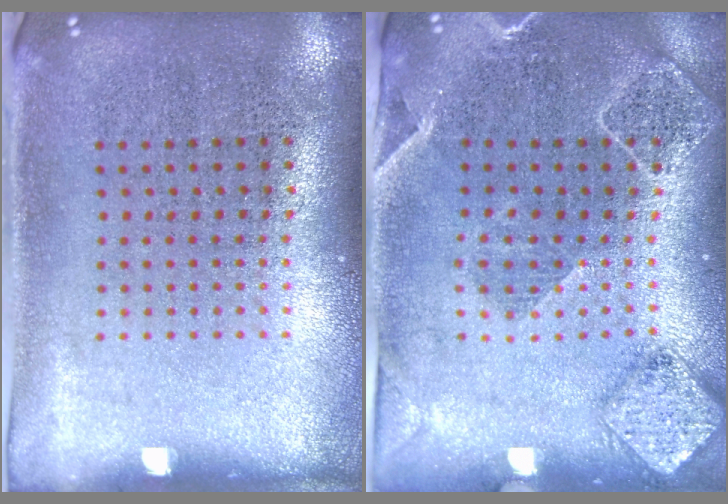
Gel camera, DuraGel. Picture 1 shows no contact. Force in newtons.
{"total": 1.8, "press": 1.7, "slide": 0.5}